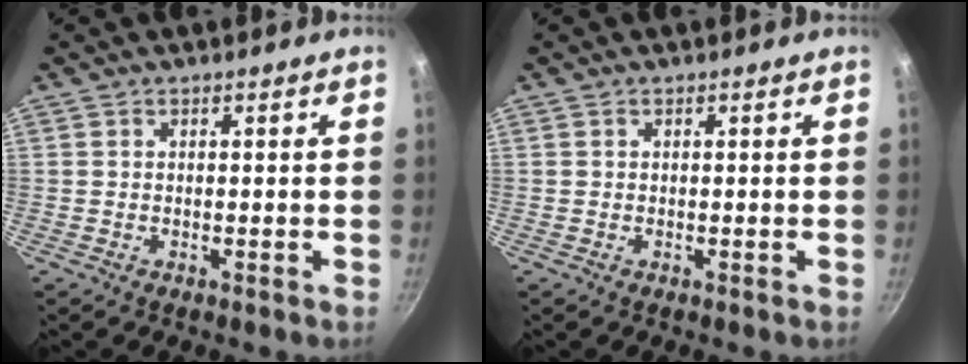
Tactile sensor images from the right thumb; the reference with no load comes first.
{"total": 0.0}